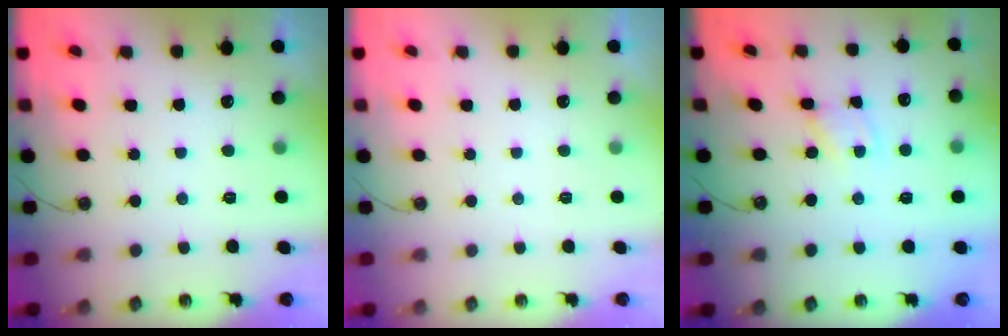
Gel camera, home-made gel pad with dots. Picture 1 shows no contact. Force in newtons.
{"total": 0.0}
{"total": 1.4, "press": 1.4, "slide": 0.1}